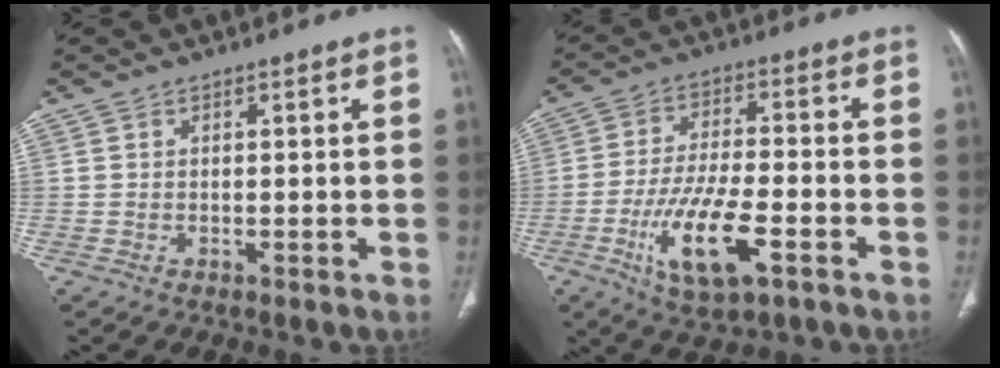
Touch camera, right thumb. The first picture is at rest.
{"total": 14.3, "force": [-6.1, 4.9, 11.9], "torque": [-0.225, 0.018, -0.105]}